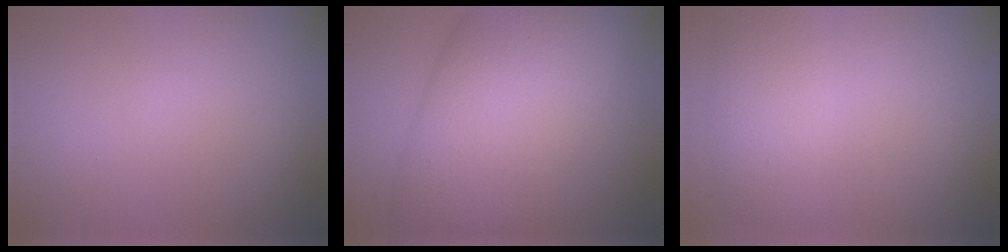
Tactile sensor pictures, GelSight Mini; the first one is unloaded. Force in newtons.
{"total": 13.6, "press": 13.6, "slide": 0.3}
{"total": 3.2, "press": 3.2, "slide": 0.1}